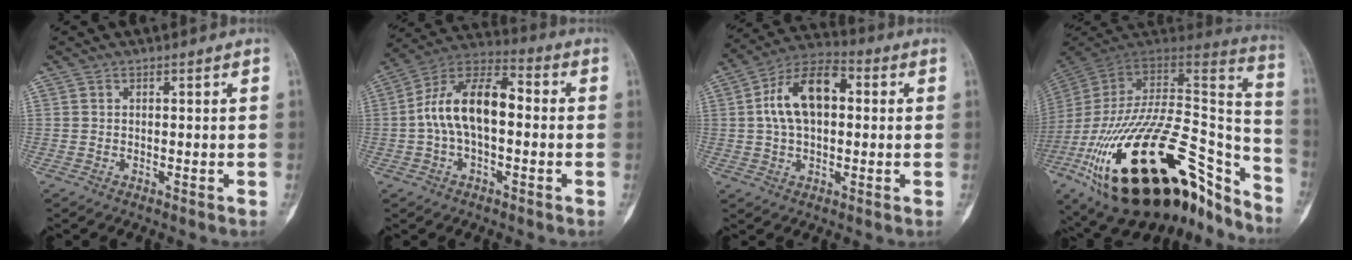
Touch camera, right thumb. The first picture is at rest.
{"total": 14.4, "force": [-0.3, 7.7, 12.2], "torque": [-0.209, 0.046, -0.020]}
{"total": 13.0, "force": [1.8, 7.6, 10.4], "torque": [-0.179, 0.031, 0.023]}
{"total": 42.6, "force": [-22.5, 18.9, 30.9], "torque": [-0.477, 0.042, -0.347]}